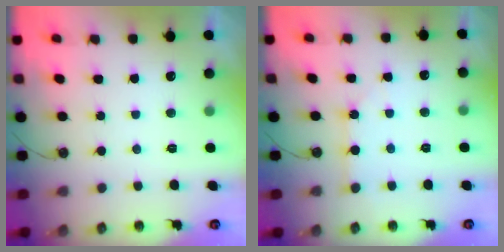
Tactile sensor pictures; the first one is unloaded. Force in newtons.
{"total": 1.9, "press": 1.9, "slide": 0.0}